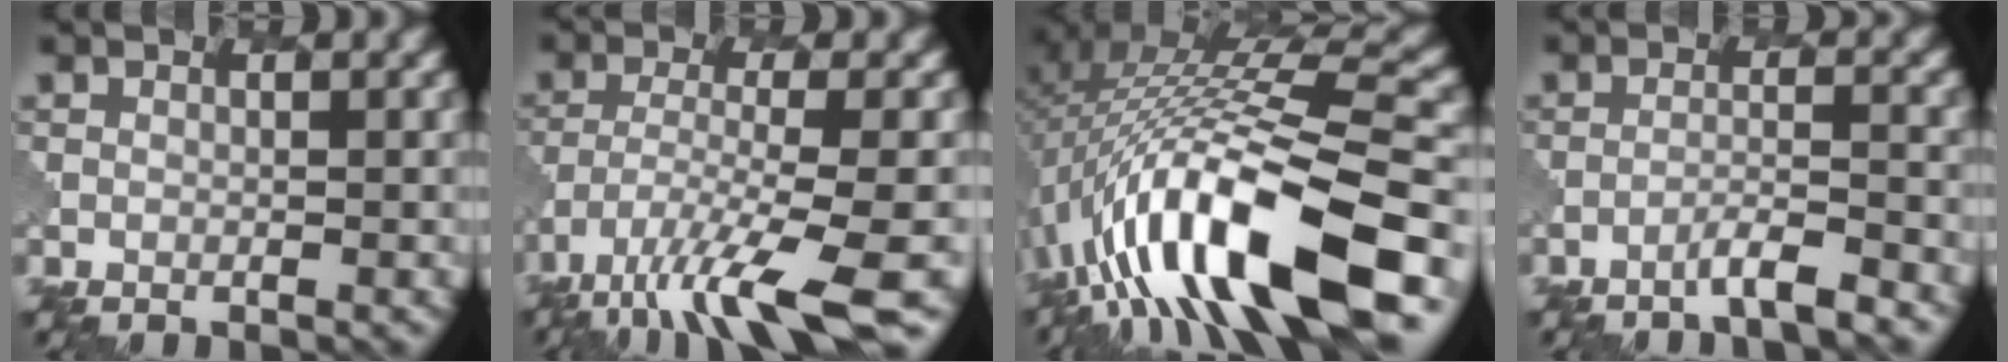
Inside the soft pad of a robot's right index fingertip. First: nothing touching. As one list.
[{"total": 9.4, "force": [-6.0, 1.8, 7.1], "torque": [-0.120, -0.011, -0.103]}, {"total": 15.3, "force": [-5.6, 4.8, 13.4], "torque": [-0.237, 0.022, -0.088]}, {"total": 2.6, "force": [-2.1, 0.0, 1.5], "torque": [-0.022, 0.007, -0.044]}]